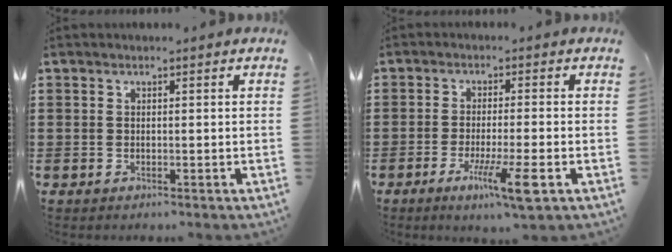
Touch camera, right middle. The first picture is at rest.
{"total": 7.0, "force": [-3.4, 1.0, 6.1], "torque": [-0.114, -0.014, -0.056]}